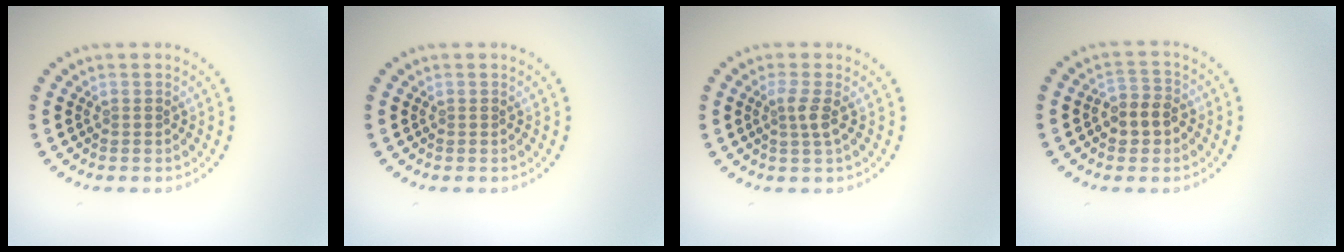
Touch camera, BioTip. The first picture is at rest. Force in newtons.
{"total": 0.0}
{"total": 1.8, "press": 1.4, "slide": 1.2}
{"total": 2.8, "press": 2.6, "slide": 0.9}